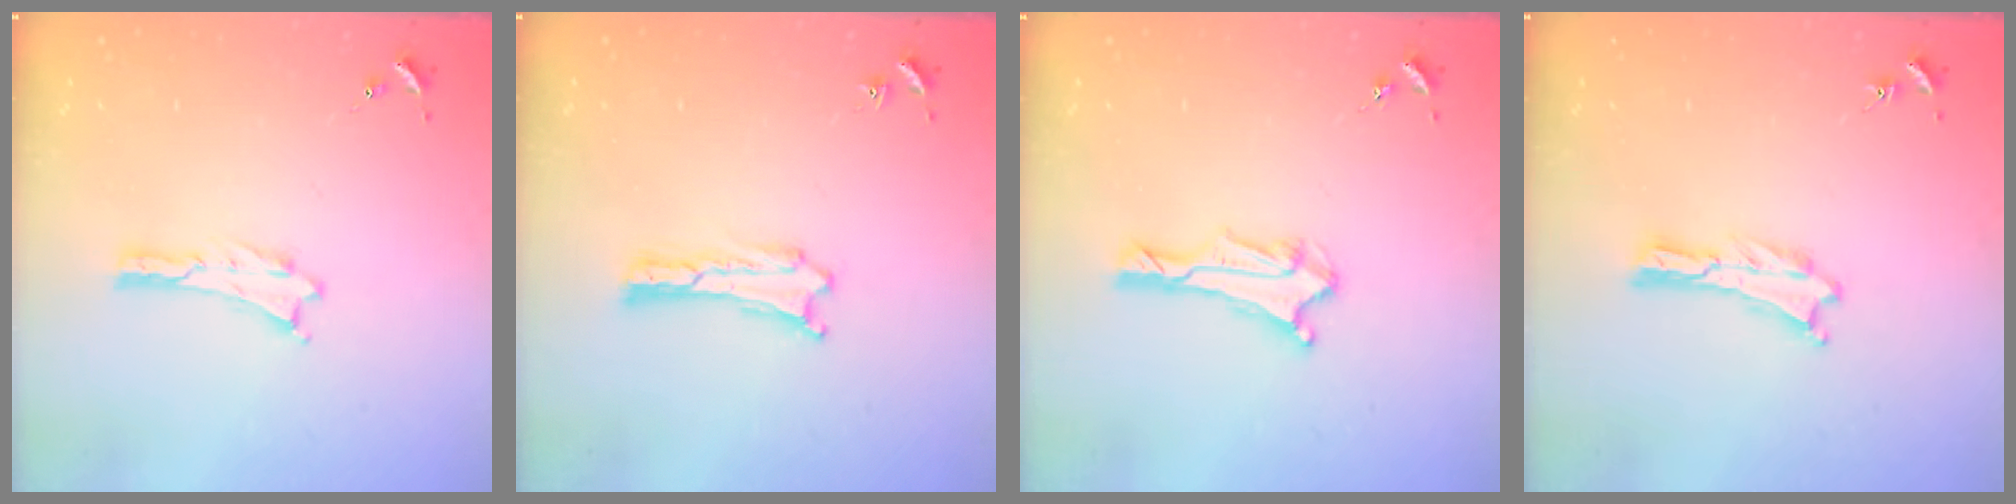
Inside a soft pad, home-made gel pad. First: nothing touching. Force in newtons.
{"total": 0.0}
{"total": 2.9, "press": 2.8, "slide": 0.7}
{"total": 0.0}